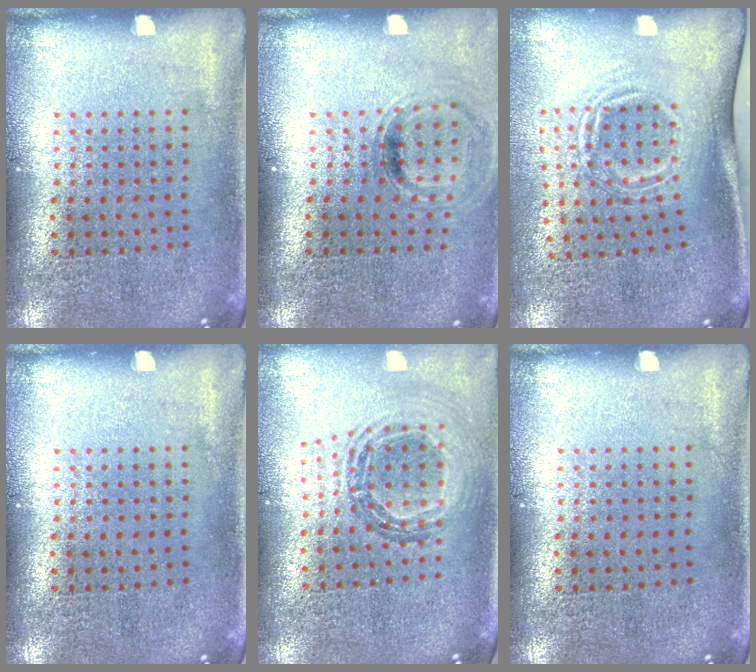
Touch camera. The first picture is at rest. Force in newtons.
{"total": 0.9, "press": 0.8, "slide": 0.2}
{"total": 1.7, "press": 1.2, "slide": 1.2}
{"total": 0.0}
{"total": 0.9, "press": 0.9, "slide": 0.2}
{"total": 0.0}